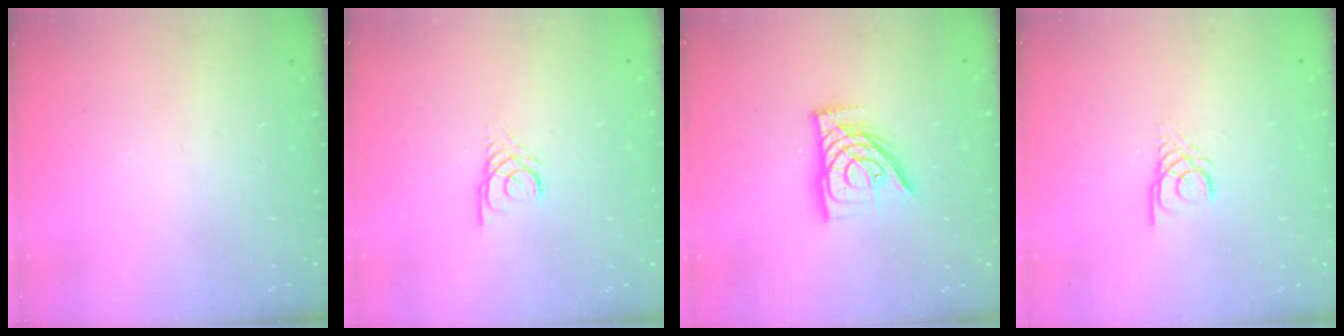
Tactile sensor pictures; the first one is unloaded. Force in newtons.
{"total": 2.9, "press": 2.9, "slide": 0.3}
{"total": 13.3, "press": 13.2, "slide": 1.5}
{"total": 1.3, "press": 1.3, "slide": 0.2}